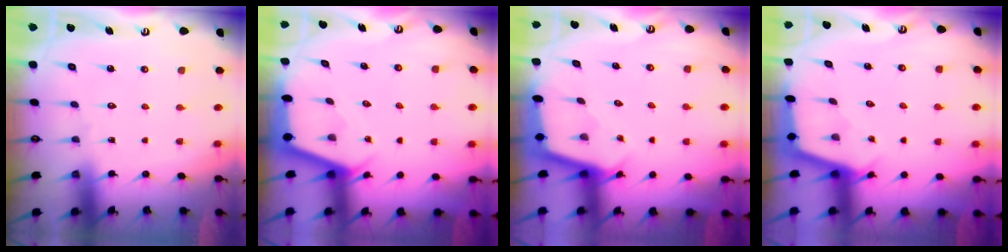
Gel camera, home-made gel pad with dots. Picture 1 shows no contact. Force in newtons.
{"total": 2.7, "press": 2.7, "slide": 0.1}
{"total": 2.3, "press": 2.3, "slide": 0.2}
{"total": 2.9, "press": 2.9, "slide": 0.3}